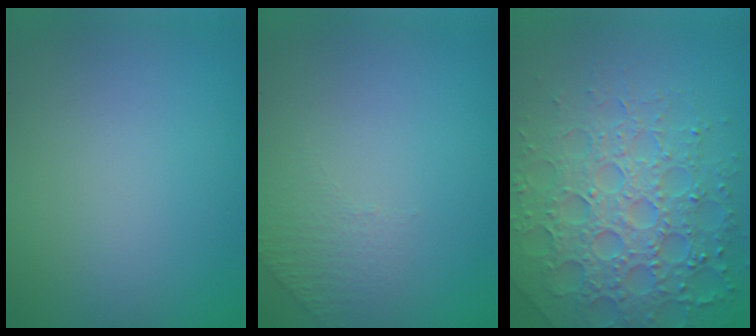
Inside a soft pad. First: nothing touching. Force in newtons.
{"total": 1.2, "press": 0.7, "slide": 0.9}
{"total": 7.1, "press": 6.9, "slide": 1.7}